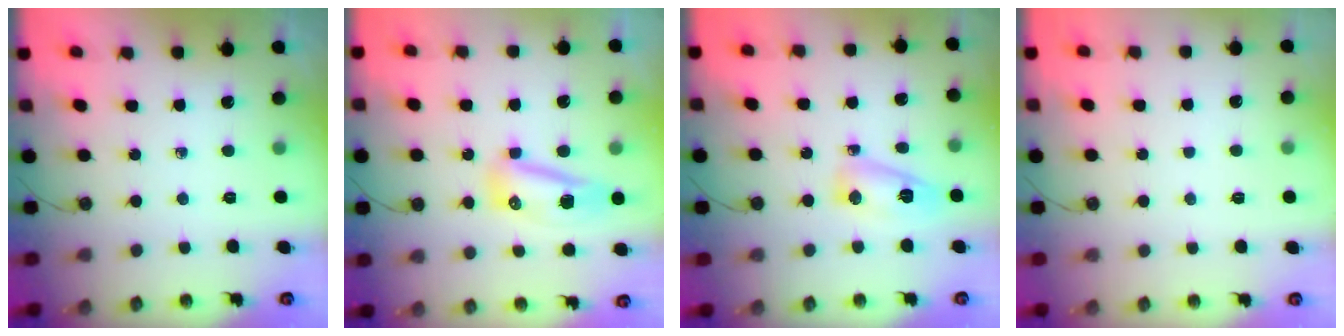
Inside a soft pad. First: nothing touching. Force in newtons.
{"total": 16.3, "press": 11.1, "slide": 11.9}
{"total": 7.4, "press": 7.4, "slide": 0.5}
{"total": 1.1, "press": 1.1, "slide": 0.1}